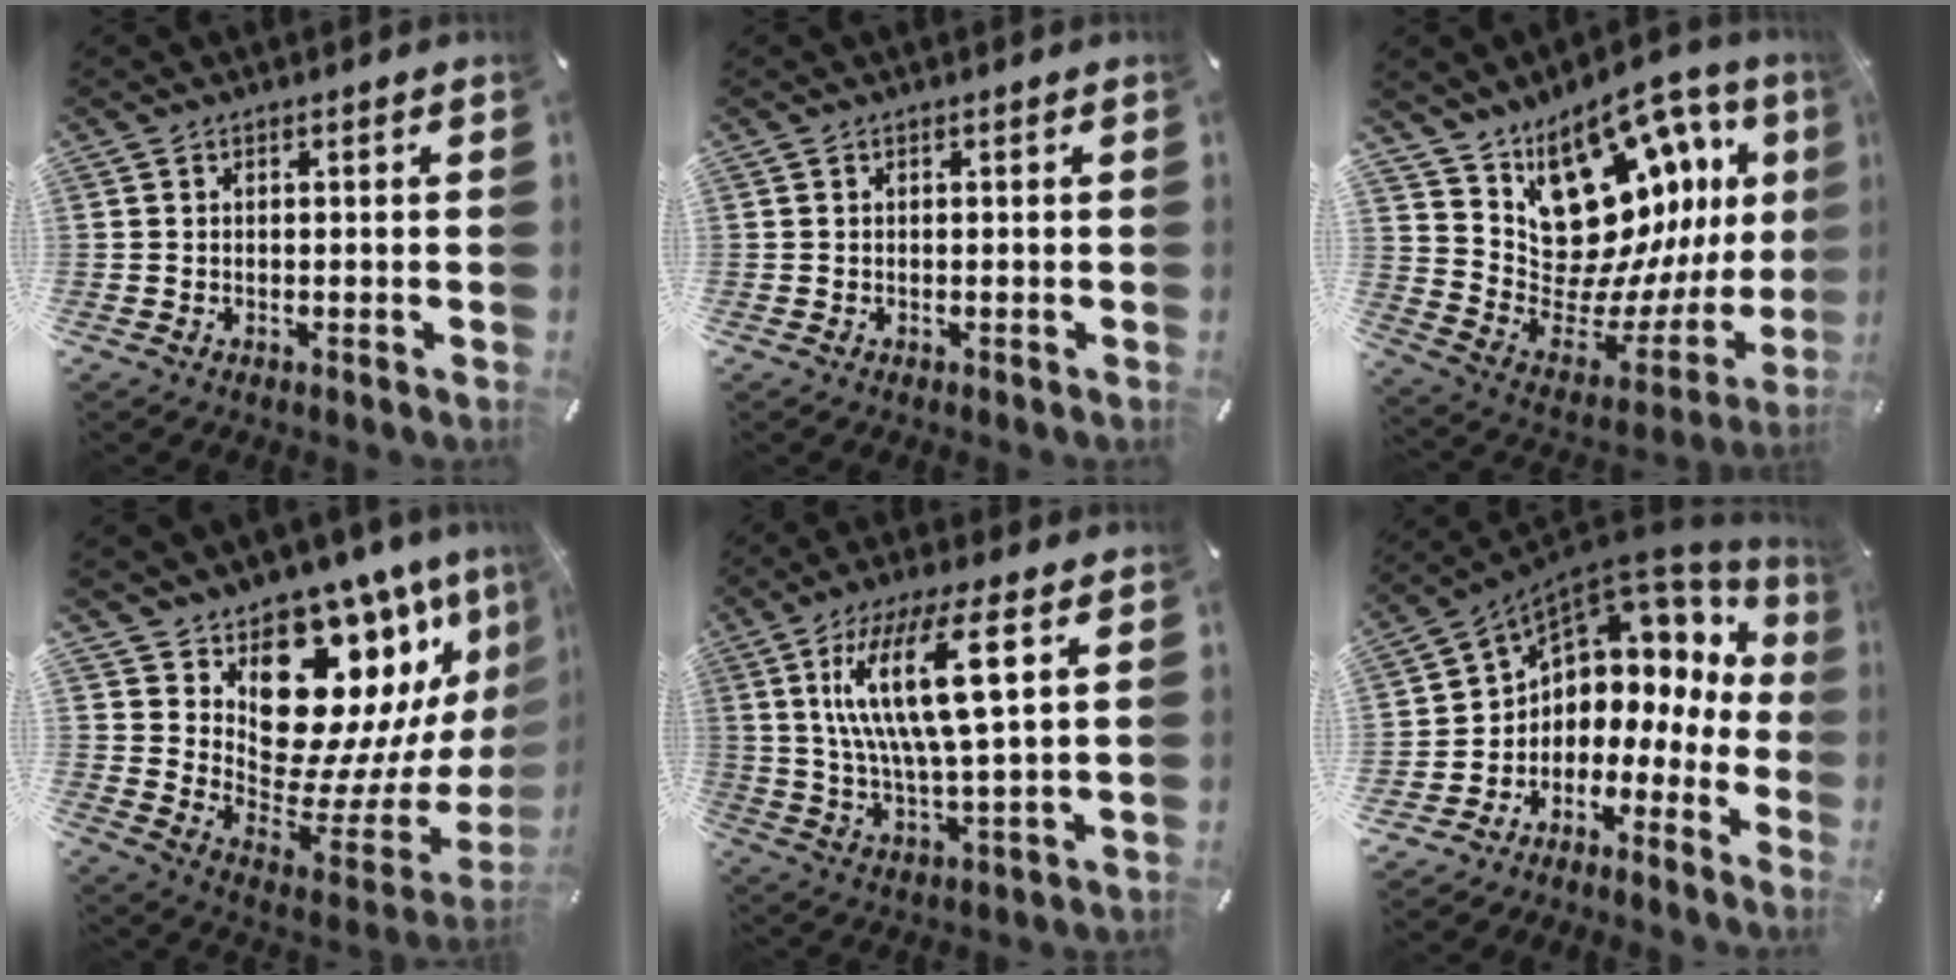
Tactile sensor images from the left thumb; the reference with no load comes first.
{"total": 0.0}
{"total": 18.7, "force": [10.9, 11.3, 10.1], "torque": [-0.125, -0.119, 0.210]}
{"total": 18.3, "force": [9.9, 11.1, 10.7], "torque": [-0.136, -0.109, 0.183]}
{"total": 16.9, "force": [6.2, 4.0, 15.2], "torque": [-0.318, -0.005, 0.092]}
{"total": 5.4, "force": [2.8, 4.5, 0.6], "torque": [-0.035, -0.056, 0.051]}